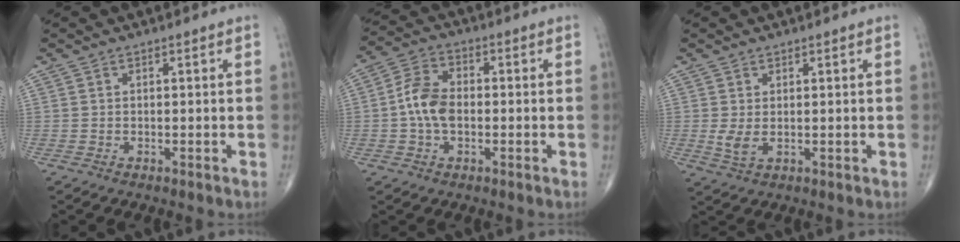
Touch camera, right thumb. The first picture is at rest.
{"total": 7.9, "force": [-0.7, 5.1, 6.1], "torque": [-0.115, 0.020, -0.023]}
{"total": 2.9, "force": [0.2, 1.5, 2.4], "torque": [-0.054, -0.007, 0.012]}